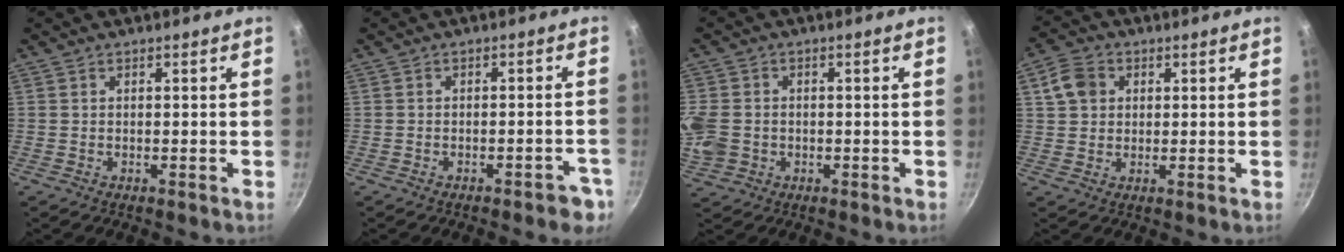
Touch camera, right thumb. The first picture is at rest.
{"total": 4.7, "force": [-2.9, 1.8, 3.2], "torque": [-0.023, 0.034, -0.022]}
{"total": 10.4, "force": [-0.8, 8.9, 5.4], "torque": [-0.137, 0.009, -0.015]}
{"total": 6.0, "force": [1.7, 4.9, 2.9], "torque": [-0.035, 0.007, 0.024]}